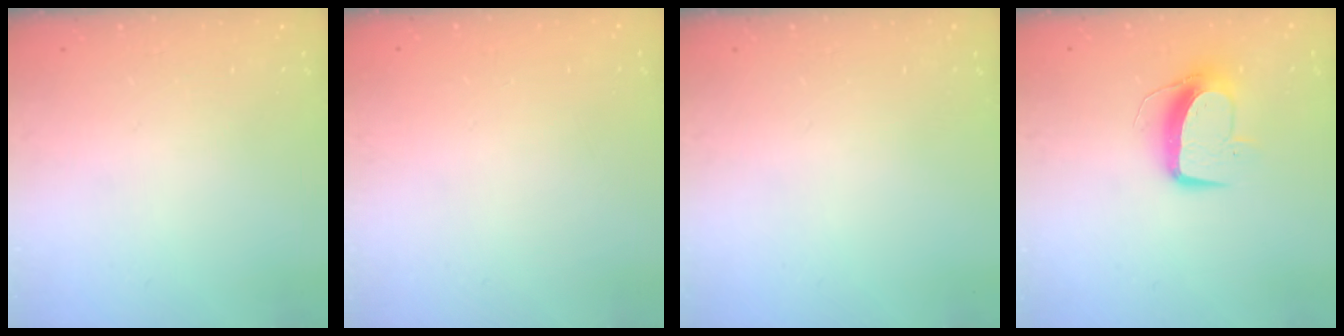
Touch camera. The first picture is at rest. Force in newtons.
{"total": 0.0}
{"total": 0.0}
{"total": 10.0, "press": 9.9, "slide": 0.9}